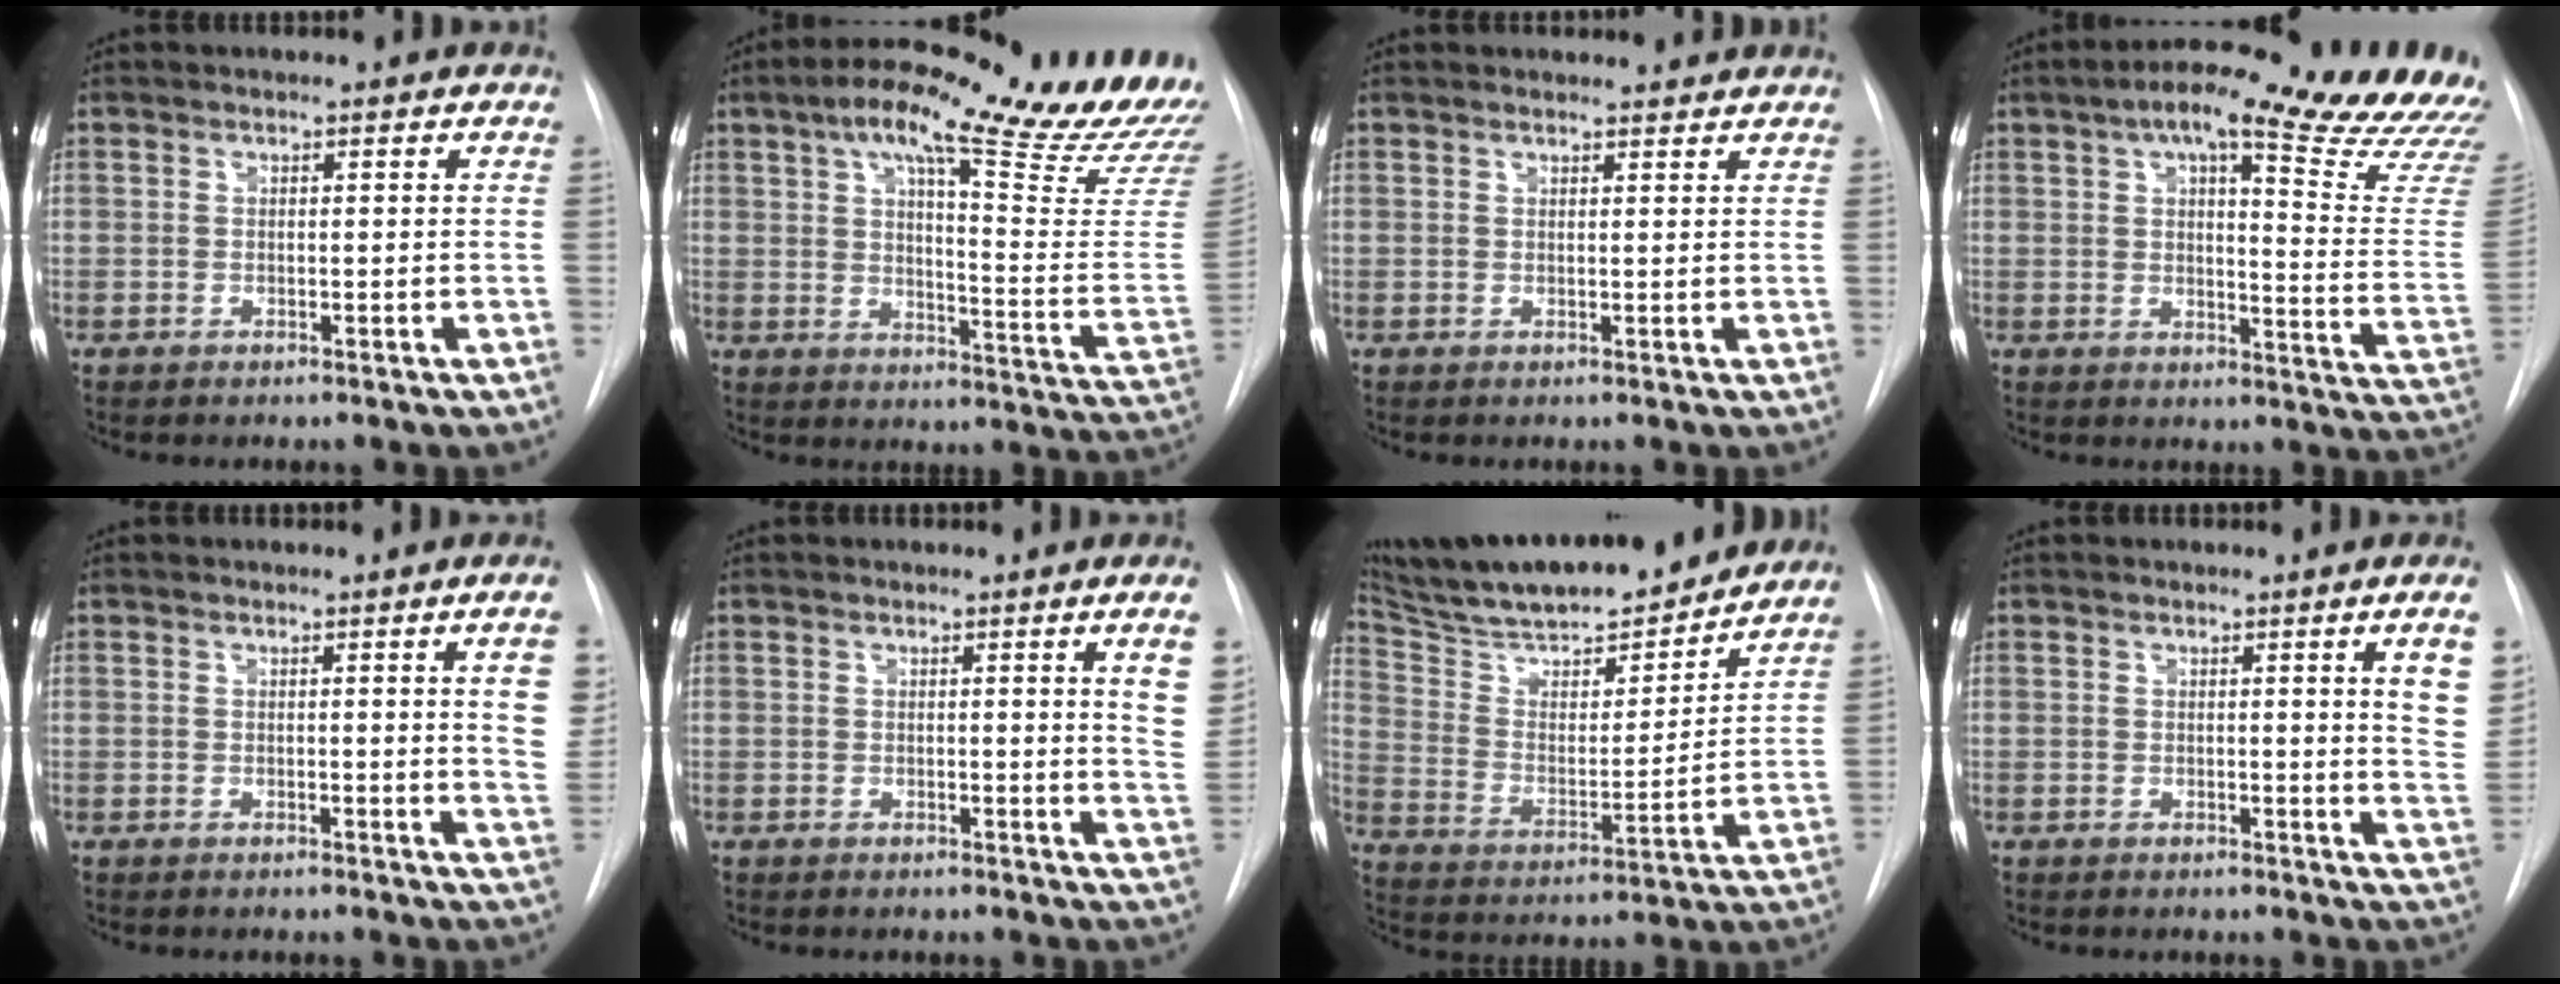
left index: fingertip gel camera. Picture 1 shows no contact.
{"total": 26.0, "force": [20.2, 3.9, 15.9], "torque": [-0.216, -0.037, 0.247]}
{"total": 4.3, "force": [4.2, 0.8, 0.6], "torque": [-0.009, 0.013, 0.045]}
{"total": 23.9, "force": [19.1, 4.7, 13.6], "torque": [-0.171, -0.038, 0.214]}
{"total": 6.2, "force": [1.7, 0.0, 6.0], "torque": [-0.057, -0.008, 0.015]}
{"total": 5.8, "force": [2.3, -0.3, 5.3], "torque": [-0.057, -0.017, 0.017]}
{"total": 23.2, "force": [20.5, 3.8, 10.1], "torque": [-0.174, 0.002, 0.319]}
{"total": 6.4, "force": [2.5, -0.2, 5.9], "torque": [-0.063, -0.017, 0.021]}